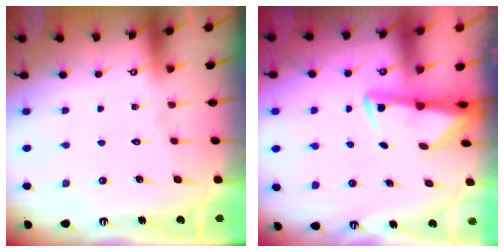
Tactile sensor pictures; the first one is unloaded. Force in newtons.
{"total": 2.9, "press": 2.9, "slide": 0.4}